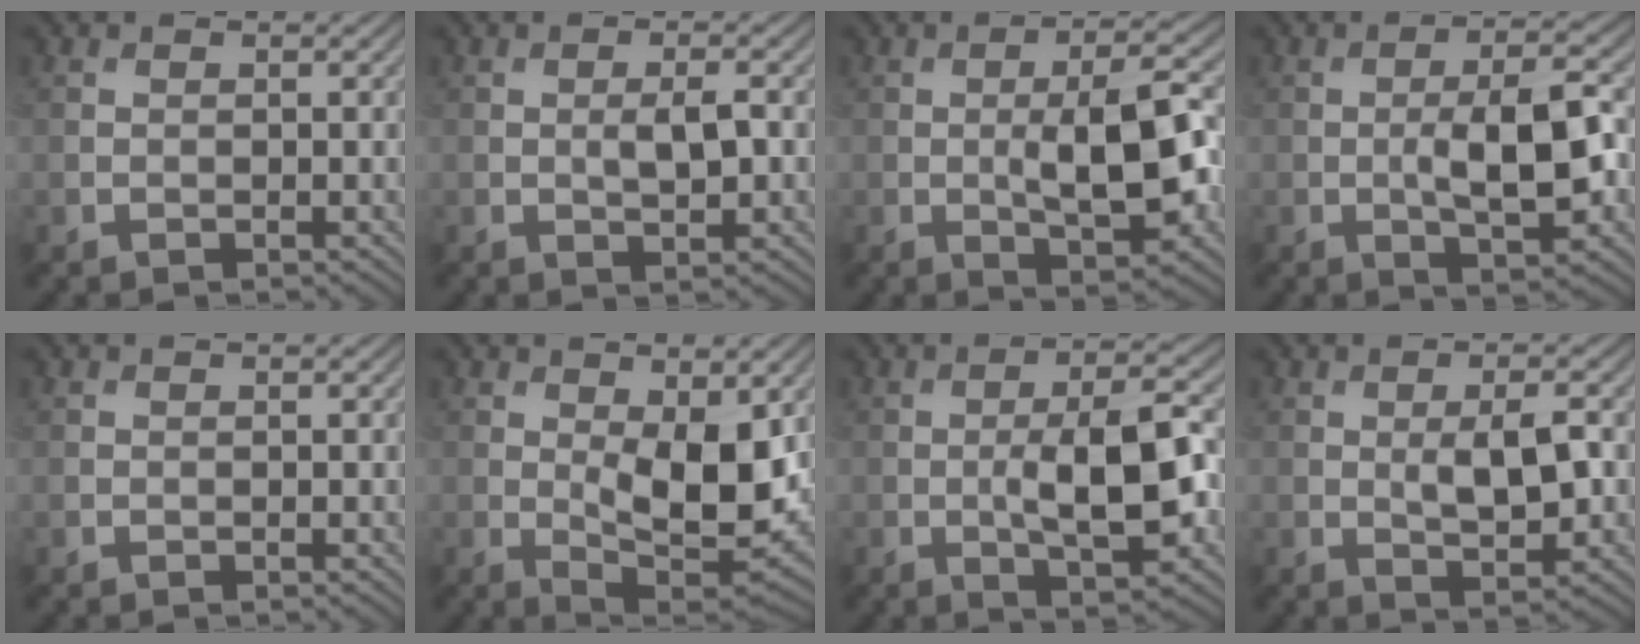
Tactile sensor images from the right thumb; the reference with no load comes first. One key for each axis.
{"total": 3.0, "fx": 0.0, "fy": 1.0, "fz": 2.8, "tx": -0.055, "ty": -0.002, "tz": 0.002}
{"total": 8.9, "fx": -1.0, "fy": 2.7, "fz": 8.4, "tx": -0.133, "ty": 0.004, "tz": -0.018}
{"total": 7.8, "fx": -1.1, "fy": 2.5, "fz": 7.3, "tx": -0.122, "ty": 0.003, "tz": -0.019}
{"total": 0.0}
{"total": 8.5, "fx": 0.6, "fy": 3.6, "fz": 7.6, "tx": -0.140, "ty": -0.013, "tz": 0.020}
{"total": 9.1, "fx": -1.3, "fy": 2.8, "fz": 8.5, "tx": -0.137, "ty": 0.004, "tz": -0.023}
{"total": 5.0, "fx": 0.2, "fy": 1.9, "fz": 4.6, "tx": -0.085, "ty": -0.002, "tz": 0.004}